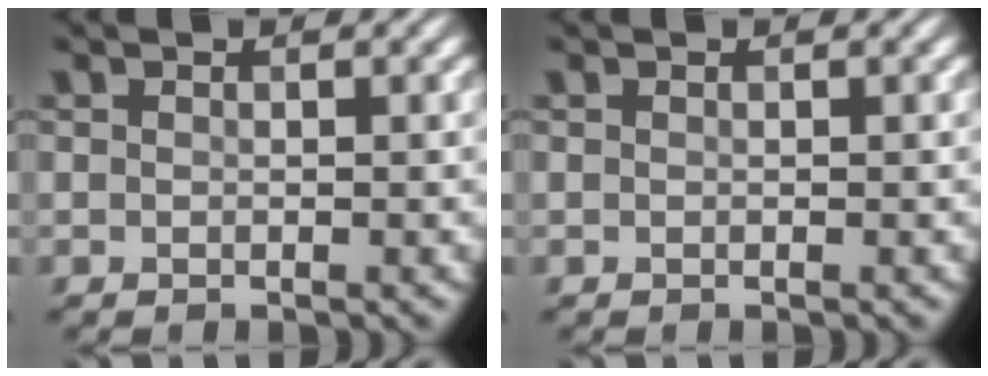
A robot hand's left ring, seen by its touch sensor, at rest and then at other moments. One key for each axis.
{"total": 0.0}